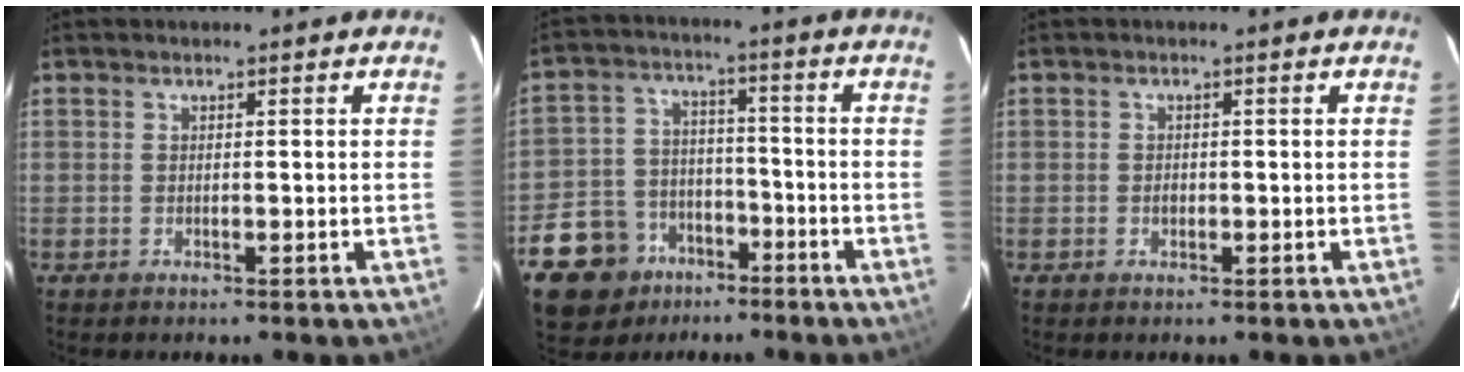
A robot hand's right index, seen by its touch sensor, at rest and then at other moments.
{"total": 14.3, "force": [-8.6, 10.6, 4.3], "torque": [-0.128, 0.032, -0.129]}
{"total": 1.2, "force": [-0.3, 1.0, 0.6], "torque": [-0.009, 0.002, -0.005]}